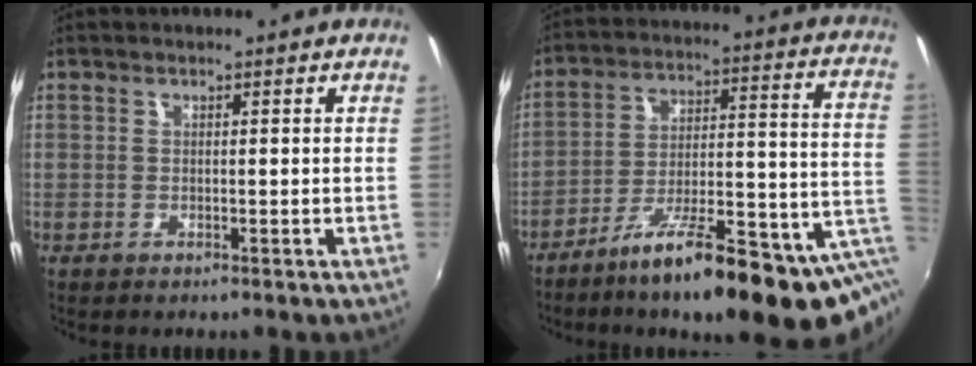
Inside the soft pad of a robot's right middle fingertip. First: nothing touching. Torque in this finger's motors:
{"motor_torque": [1.82, -0.32, 0.47, 0.21]}